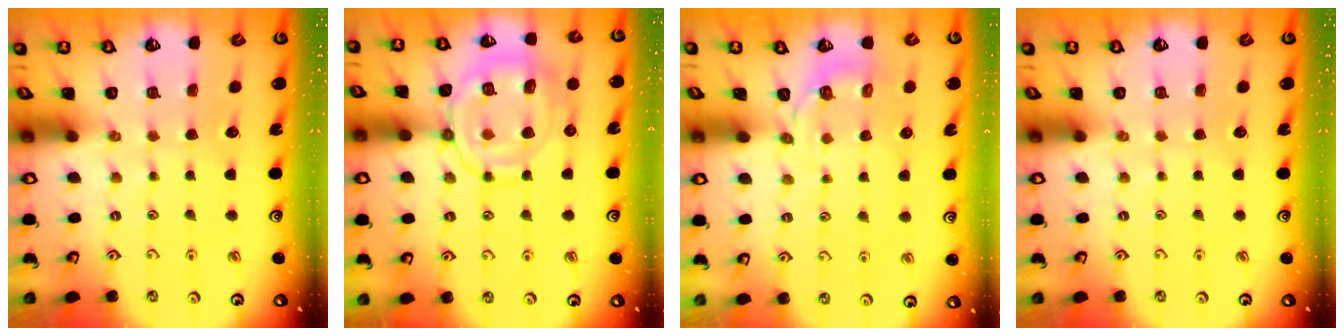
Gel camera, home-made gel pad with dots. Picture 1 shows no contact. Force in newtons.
{"total": 14.2, "press": 14.2, "slide": 1.3}
{"total": 3.5, "press": 2.6, "slide": 2.4}
{"total": 0.0}